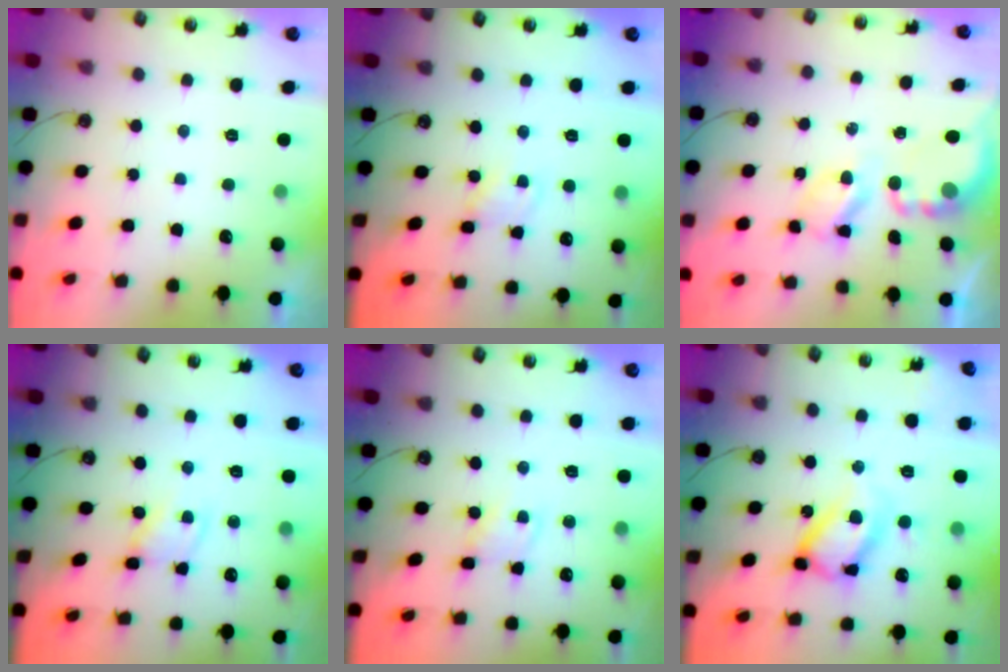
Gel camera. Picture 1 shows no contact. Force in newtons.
{"total": 1.4, "press": 1.4, "slide": 0.2}
{"total": 5.4, "press": 5.4, "slide": 0.5}
{"total": 1.4, "press": 1.4, "slide": 0.2}
{"total": 2.8, "press": 2.8, "slide": 0.3}
{"total": 16.7, "press": 16.6, "slide": 1.6}